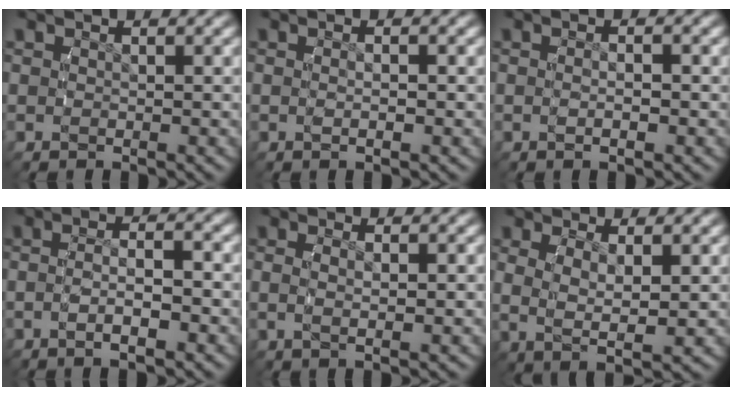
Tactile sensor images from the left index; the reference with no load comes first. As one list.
[{"total": 1.4, "force": [-0.3, -0.2, 1.4], "torque": [-0.029, 0.001, -0.002]}, {"total": 1.8, "force": [-0.4, 0.0, 1.8], "torque": [-0.036, 0.001, -0.006]}, {"total": 3.5, "force": [-1.2, 0.6, 3.3], "torque": [-0.063, 0.005, -0.022]}, {"total": 2.1, "force": [0.2, 0.3, 2.1], "torque": [-0.046, -0.001, 0.007]}, {"total": 4.9, "force": [0.5, 2.4, 4.3], "torque": [-0.090, -0.008, 0.017]}]